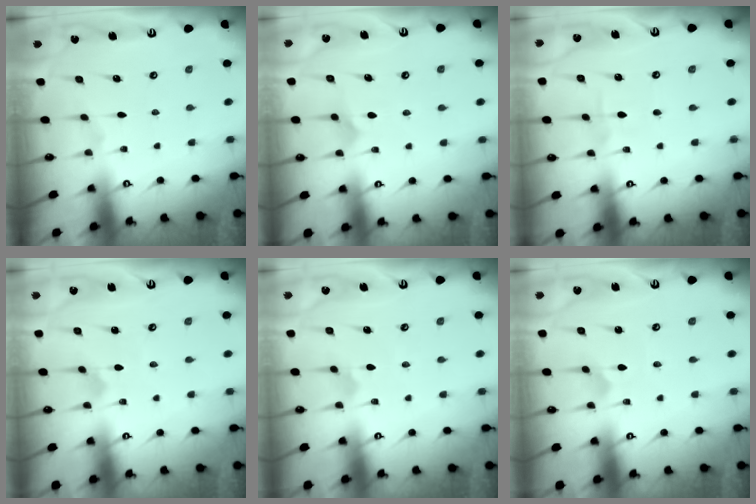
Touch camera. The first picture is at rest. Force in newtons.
{"total": 5.1, "press": 5.1, "slide": 0.2}
{"total": 2.4, "press": 2.4, "slide": 0.3}
{"total": 0.8, "press": 0.8, "slide": 0.0}
{"total": 2.9, "press": 2.9, "slide": 0.1}
{"total": 0.0}